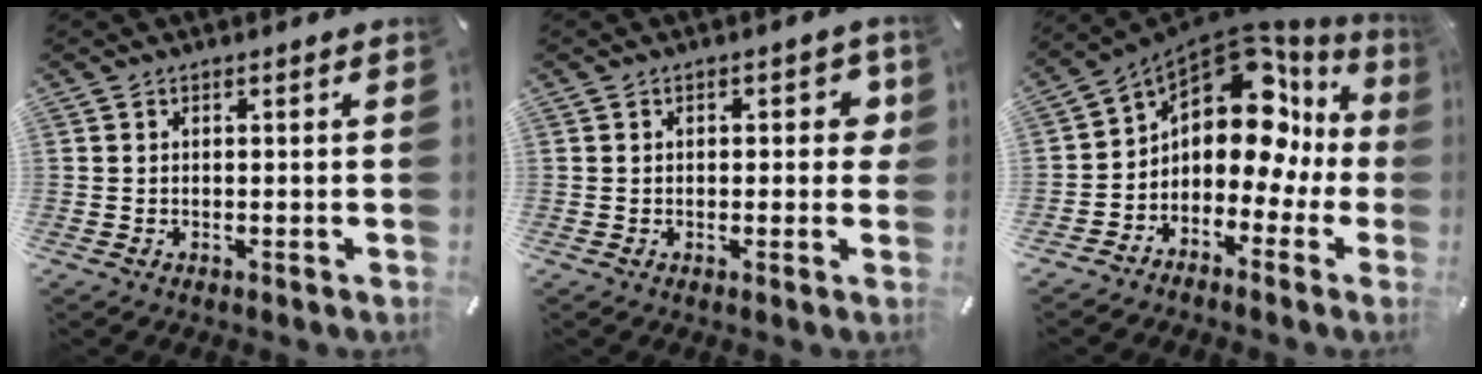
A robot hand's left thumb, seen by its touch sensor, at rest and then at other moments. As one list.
[{"total": 4.0, "force": [0.6, 2.4, 3.2], "torque": [-0.024, -0.005, 0.000]}, {"total": 12.1, "force": [5.5, 7.2, 8.1], "torque": [-0.143, -0.059, 0.086]}]